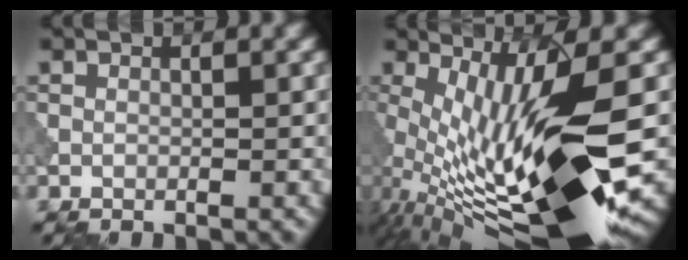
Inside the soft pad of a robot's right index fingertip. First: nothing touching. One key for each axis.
{"total": 14.2, "fx": -2.1, "fy": 3.3, "fz": 13.6, "tx": -0.232, "ty": -0.007, "tz": -0.031}